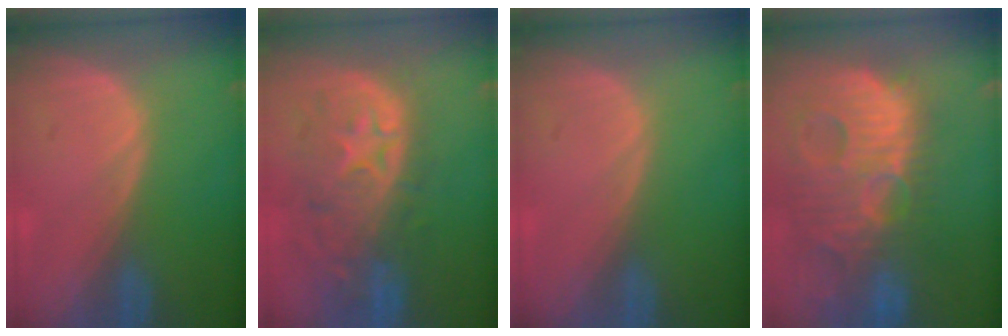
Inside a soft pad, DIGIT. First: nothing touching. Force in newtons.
{"total": 11.1, "press": 9.7, "slide": 5.2}
{"total": 0.0}
{"total": 14.6, "press": 12.7, "slide": 7.3}